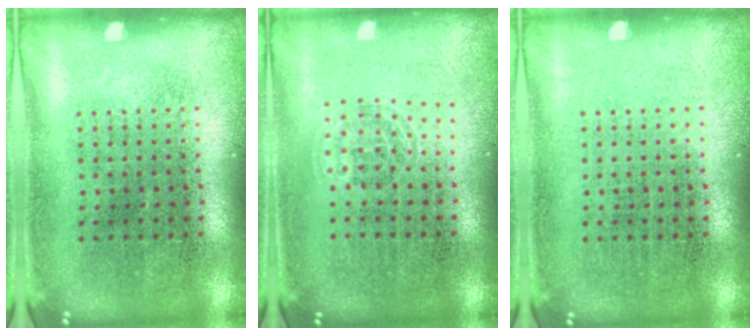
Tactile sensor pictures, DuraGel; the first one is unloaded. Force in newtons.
{"total": 1.0, "press": 0.6, "slide": 0.7}
{"total": 0.0}